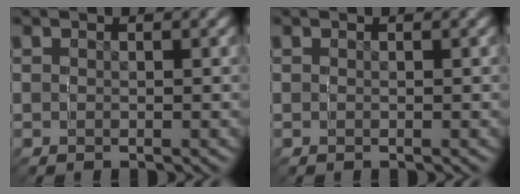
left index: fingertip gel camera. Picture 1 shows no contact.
{"total": 0.0}